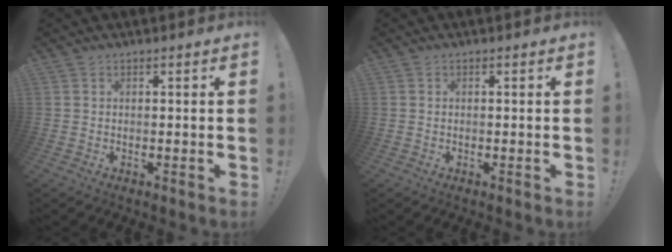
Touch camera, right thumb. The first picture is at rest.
{"total": 0.0}